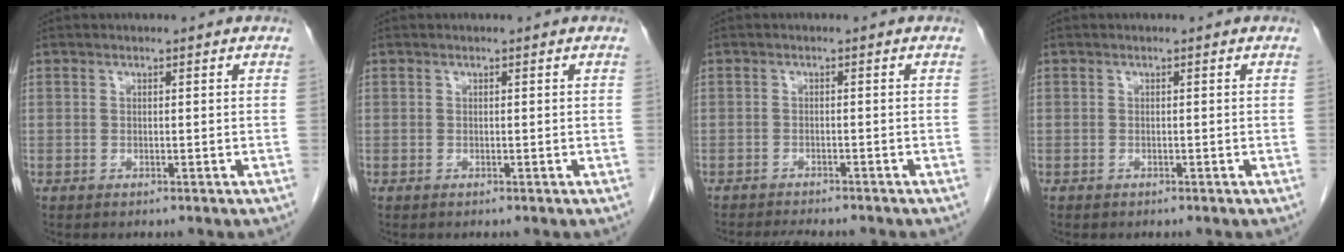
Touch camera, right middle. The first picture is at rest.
{"total": 0.0}
{"total": 6.0, "force": [-5.6, 0.8, 2.2], "torque": [-0.029, -0.011, -0.082]}
{"total": 0.0}